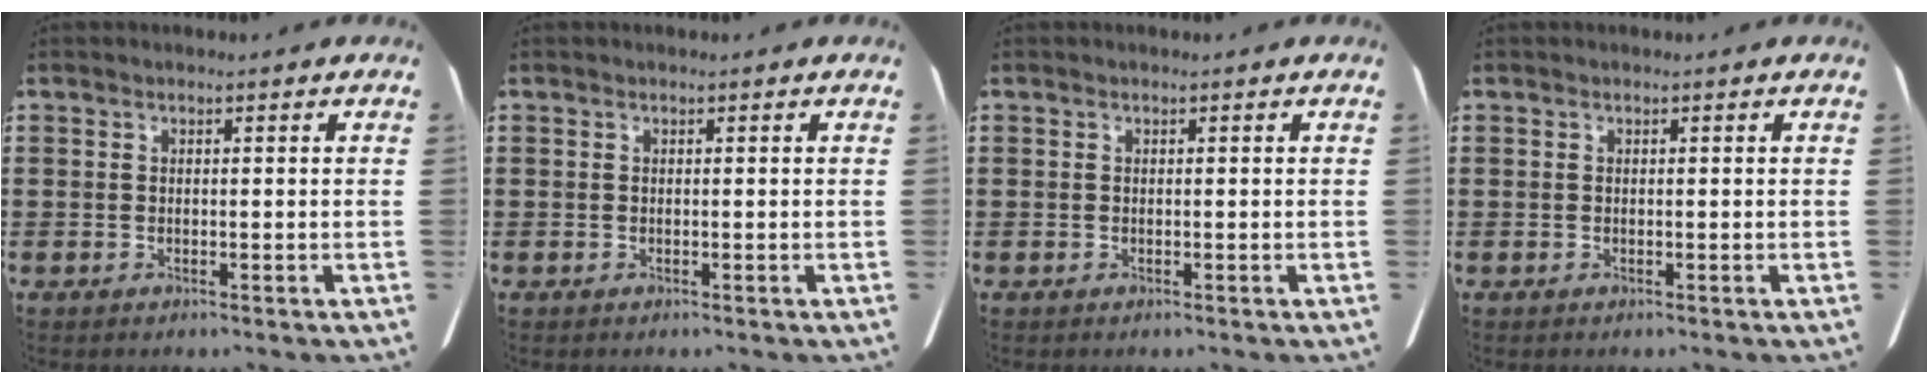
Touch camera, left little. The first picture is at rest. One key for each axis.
{"total": 0.0}
{"total": 0.0}
{"total": 0.0}